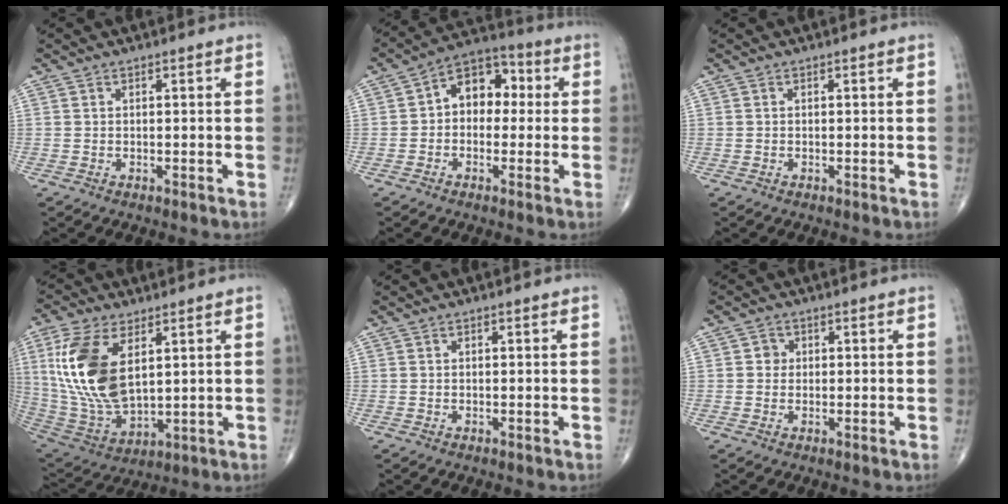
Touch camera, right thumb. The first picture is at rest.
{"total": 9.8, "force": [0.7, 7.1, 6.8], "torque": [-0.065, 0.034, -0.005]}
{"total": 0.0}
{"total": 18.2, "force": [4.9, 9.5, 14.7], "torque": [-0.301, -0.025, 0.105]}
{"total": 0.0}
{"total": 1.9, "force": [0.2, 1.8, 0.6], "torque": [0.003, 0.004, 0.000]}